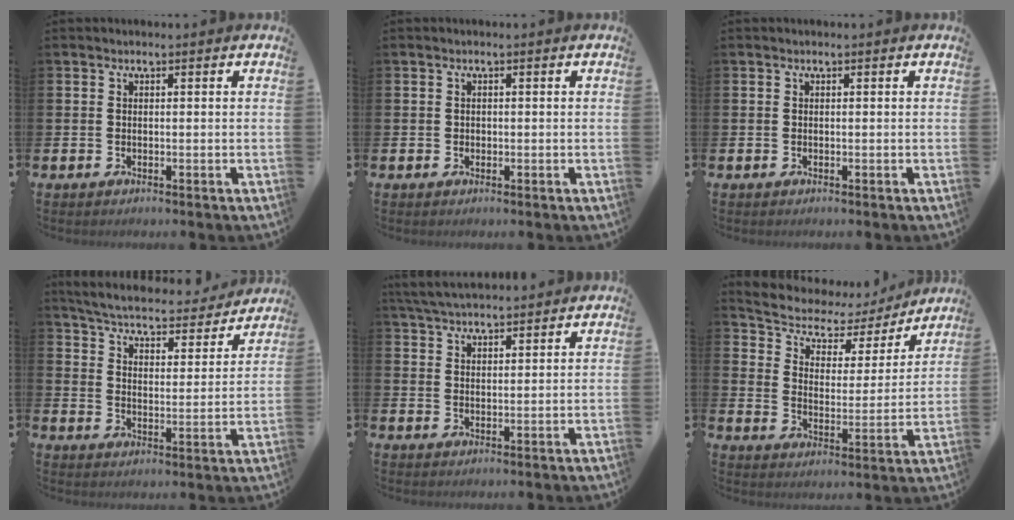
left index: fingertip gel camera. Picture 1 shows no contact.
{"total": 0.6, "force": [0.1, 0.5, 0.1], "torque": [0.001, 0.004, -0.001]}
{"total": 0.0}
{"total": 5.4, "force": [5.2, 0.8, 1.2], "torque": [-0.048, -0.044, 0.085]}
{"total": 4.5, "force": [4.4, 0.6, 0.9], "torque": [-0.027, -0.018, 0.080]}
{"total": 5.6, "force": [4.7, 2.8, 1.4], "torque": [-0.055, -0.036, 0.073]}